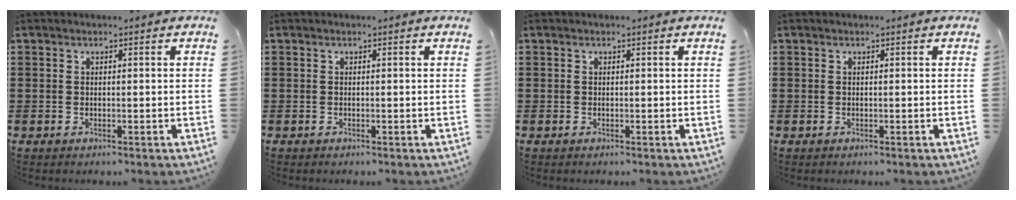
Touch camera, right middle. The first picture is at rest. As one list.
[{"total": 0.0}, {"total": 0.0}, {"total": 0.0}]